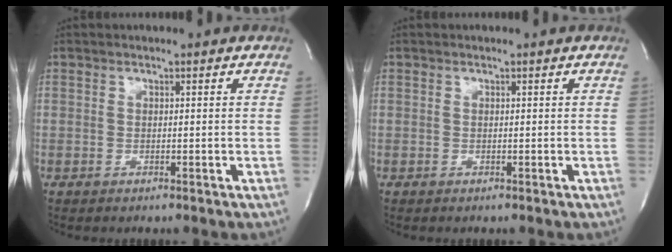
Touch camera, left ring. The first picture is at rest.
{"total": 0.0}